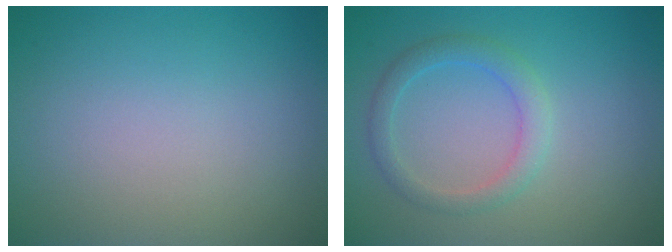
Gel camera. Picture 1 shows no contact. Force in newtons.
{"total": 2.3, "press": 2.3, "slide": 0.1}